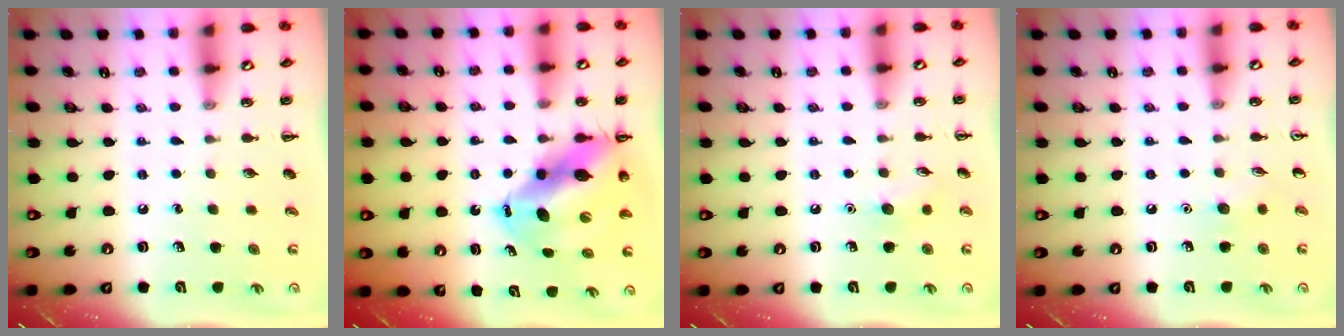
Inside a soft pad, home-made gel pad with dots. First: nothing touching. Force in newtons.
{"total": 12.7, "press": 12.2, "slide": 3.7}
{"total": 6.4, "press": 6.2, "slide": 1.6}
{"total": 4.7, "press": 4.5, "slide": 1.4}